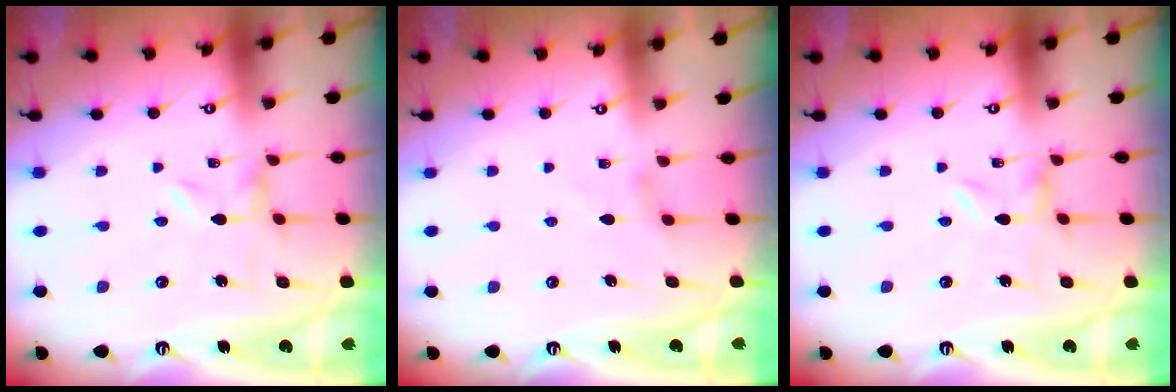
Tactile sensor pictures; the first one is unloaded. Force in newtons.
{"total": 1.0, "press": 1.0, "slide": 0.3}
{"total": 0.0}